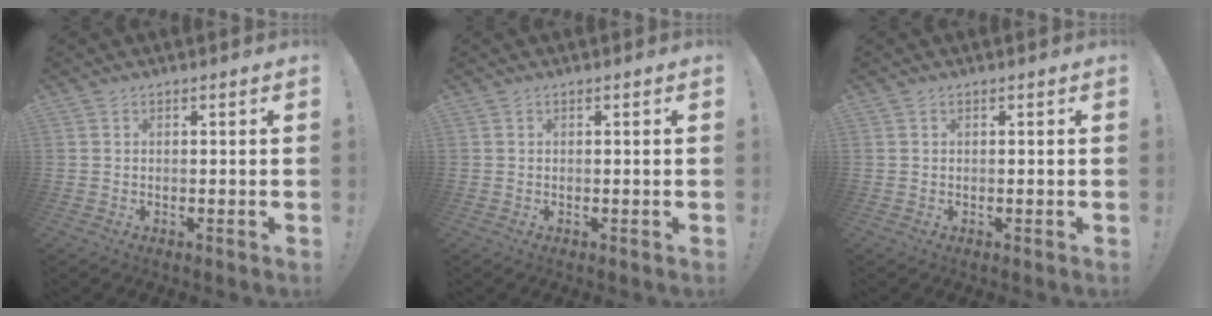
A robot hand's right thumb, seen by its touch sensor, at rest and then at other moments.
{"total": 0.0}
{"total": 0.0}